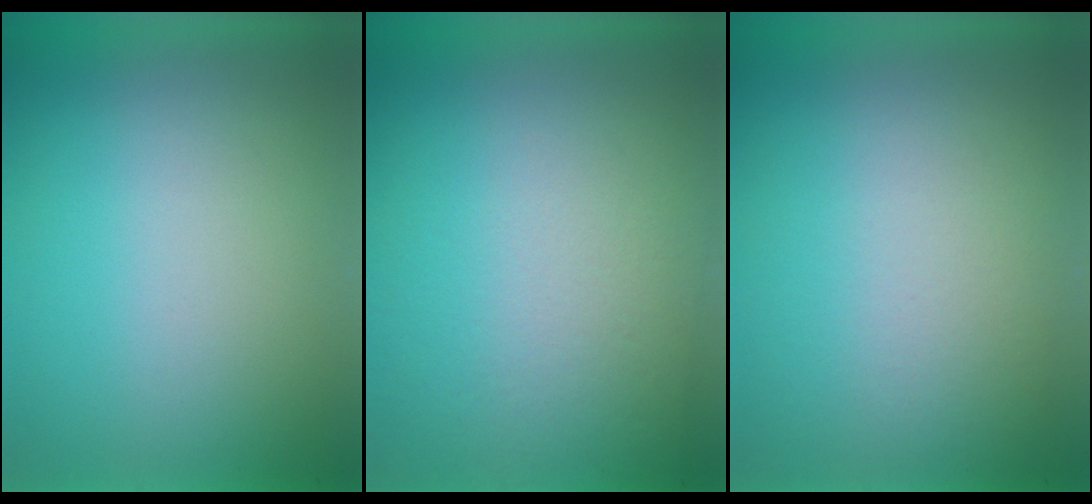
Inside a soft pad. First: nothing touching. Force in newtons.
{"total": 3.7}
{"total": 1.4}